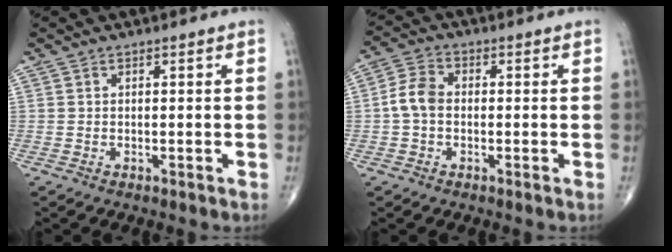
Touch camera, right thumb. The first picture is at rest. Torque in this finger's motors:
{"motor_torque": [-0.13, 0.42, 0.82, 0.08, 0.04]}